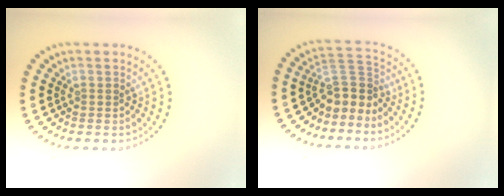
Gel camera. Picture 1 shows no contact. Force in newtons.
{"total": 3.3, "press": 2.5, "slide": 2.2}